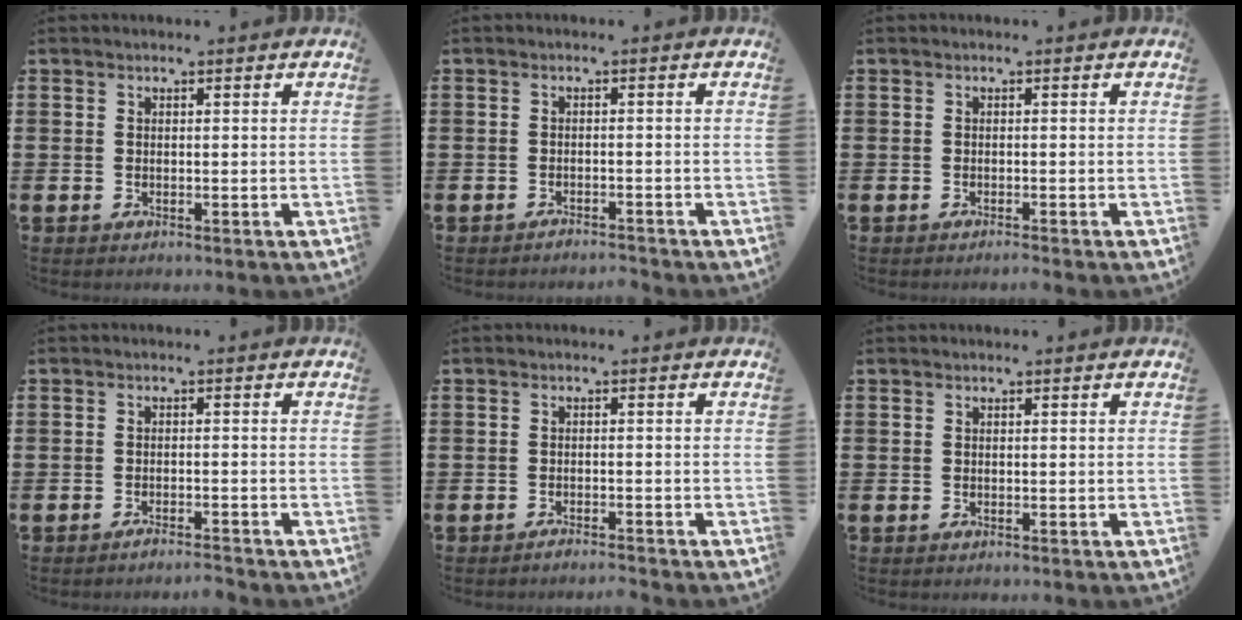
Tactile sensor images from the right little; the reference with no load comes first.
{"total": 1.4, "force": [-1.4, 0.0, 0.0], "torque": [-0.003, 0.003, -0.029]}
{"total": 0.5, "force": [-0.5, -0.1, 0.2], "torque": [-0.003, -0.004, -0.009]}
{"total": 1.6, "force": [-1.5, -0.1, 0.4], "torque": [-0.007, 0.001, -0.029]}
{"total": 1.1, "force": [-1.1, -0.1, 0.2], "torque": [-0.004, -0.001, -0.022]}
{"total": 0.0}